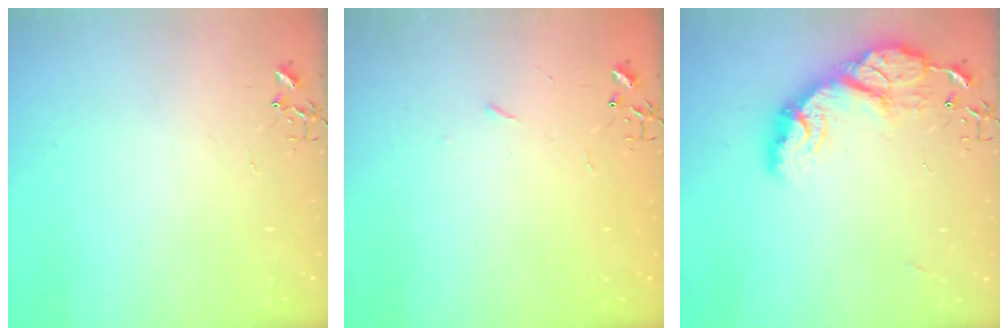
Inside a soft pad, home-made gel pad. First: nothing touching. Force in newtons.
{"total": 2.6, "press": 2.5, "slide": 0.4}
{"total": 15.7, "press": 15.6, "slide": 1.2}